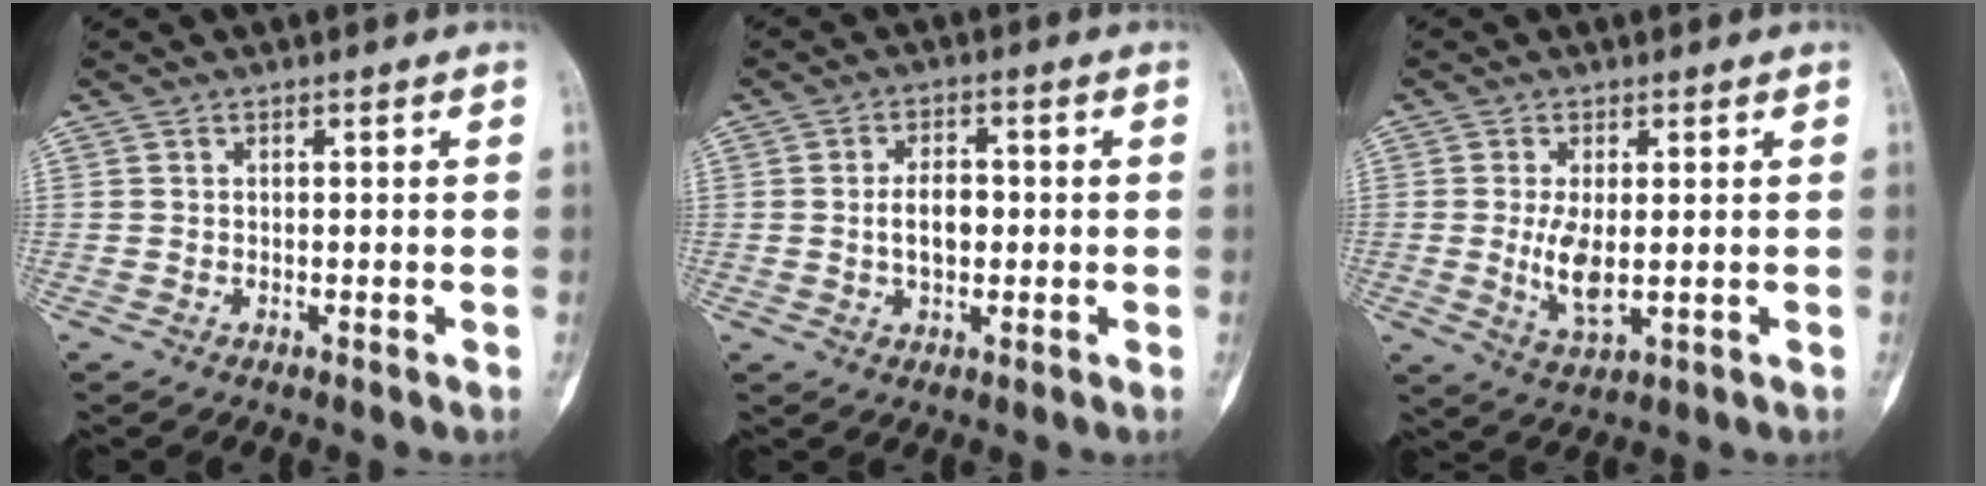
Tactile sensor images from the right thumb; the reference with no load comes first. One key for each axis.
{"total": 5.1, "fx": -0.1, "fy": 3.0, "fz": 4.1, "tx": -0.063, "ty": 0.007, "tz": -0.004}
{"total": 5.8, "fx": -0.1, "fy": 2.3, "fz": 5.3, "tx": -0.105, "ty": -0.016, "tz": 0.005}